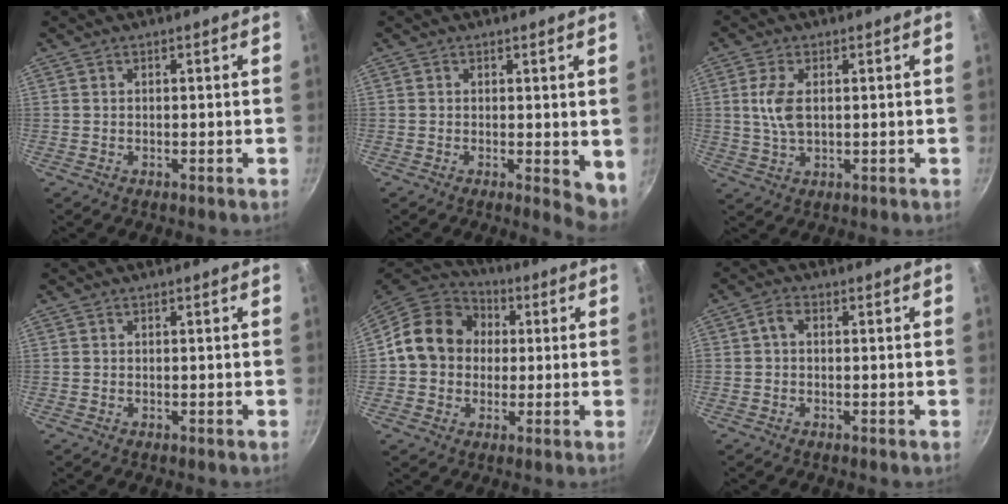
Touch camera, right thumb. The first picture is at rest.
{"total": 4.6, "force": [0.2, 2.2, 4.0], "torque": [-0.043, -0.005, 0.004]}
{"total": 5.8, "force": [1.0, 2.9, 4.9], "torque": [-0.103, -0.002, 0.022]}
{"total": 0.0}
{"total": 14.6, "force": [1.5, 12.6, 7.3], "torque": [-0.097, 0.028, 0.008]}
{"total": 2.5, "force": [0.0, 1.1, 2.3], "torque": [-0.059, 0.009, -0.004]}